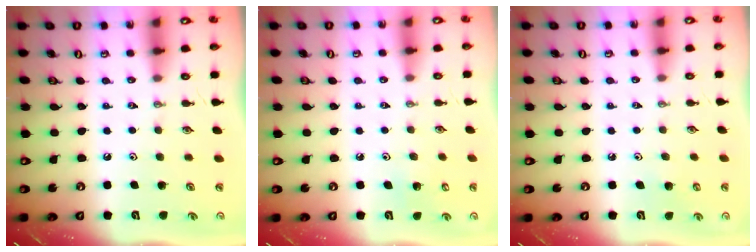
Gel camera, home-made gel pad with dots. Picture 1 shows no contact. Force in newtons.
{"total": 5.2, "press": 5.2, "slide": 0.4}
{"total": 3.4, "press": 3.4, "slide": 0.4}